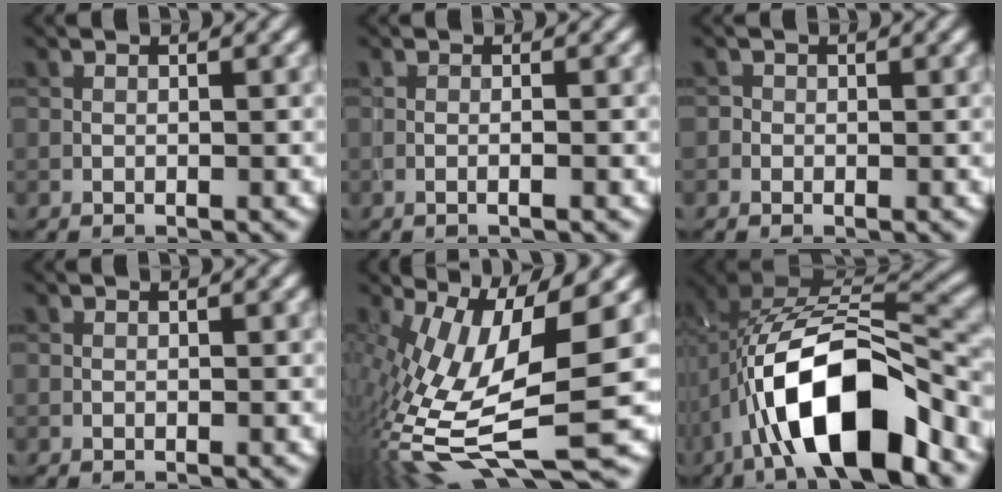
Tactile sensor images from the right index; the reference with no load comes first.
{"total": 1.0, "force": [-0.2, 0.2, 1.0], "torque": [-0.012, -0.005, -0.010]}
{"total": 0.7, "force": [-0.1, 0.7, 0.0], "torque": [0.005, -0.003, -0.005]}
{"total": 0.0}
{"total": 14.8, "force": [-2.3, 4.5, 13.9], "torque": [-0.275, -0.009, -0.034]}
{"total": 13.6, "force": [-5.6, 5.9, 10.9], "torque": [-0.192, 0.000, -0.094]}